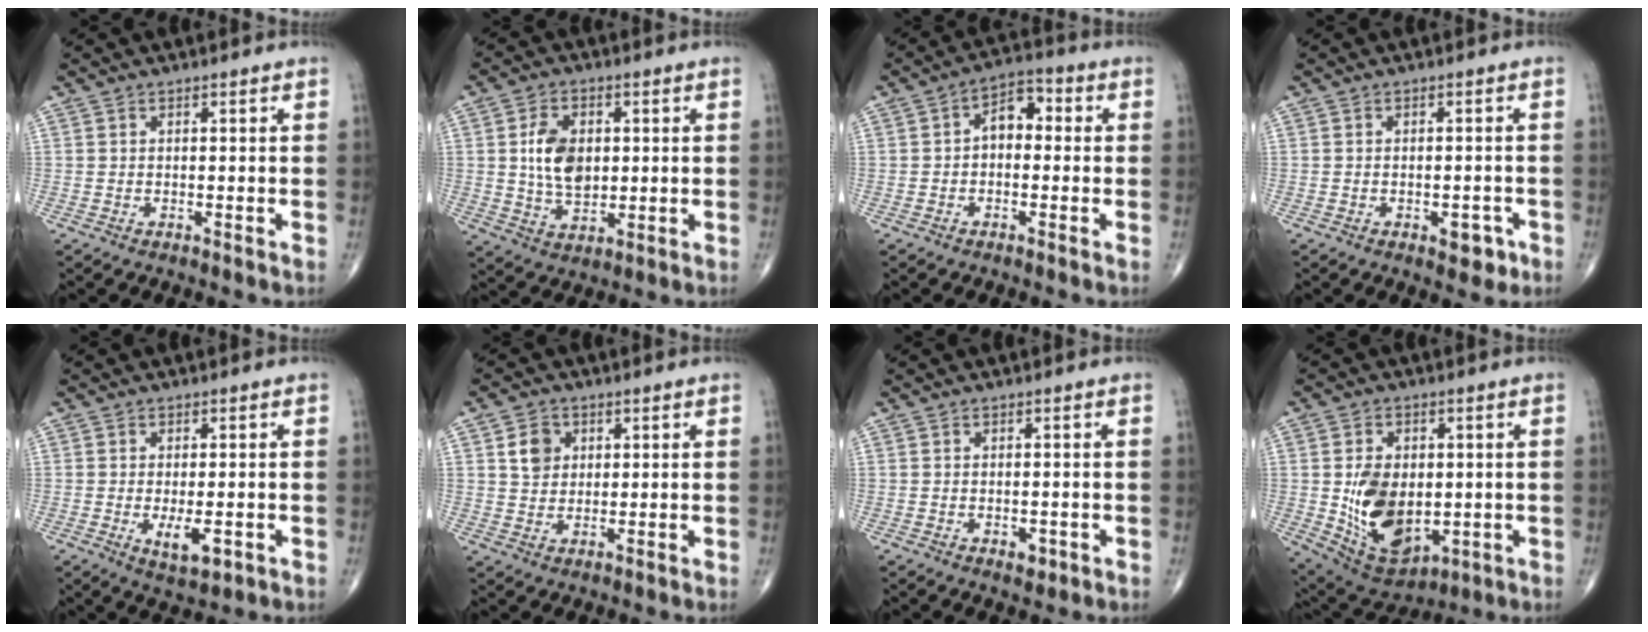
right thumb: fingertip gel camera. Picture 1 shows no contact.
{"total": 9.3, "force": [1.2, 6.1, 6.9], "torque": [-0.107, -0.008, 0.026]}
{"total": 6.2, "force": [0.1, 4.0, 4.8], "torque": [-0.052, 0.023, -0.012]}
{"total": 3.8, "force": [-1.7, 2.1, 2.7], "torque": [-0.020, 0.009, -0.017]}
{"total": 5.2, "force": [-1.4, 2.1, 4.5], "torque": [-0.071, -0.010, -0.016]}
{"total": 5.0, "force": [1.6, 4.1, 2.3], "torque": [-0.020, -0.007, 0.027]}
{"total": 2.2, "force": [-0.8, 1.3, 1.6], "torque": [-0.016, 0.000, -0.007]}
{"total": 14.5, "force": [-0.7, 9.4, 11.0], "torque": [-0.161, -0.011, 0.016]}